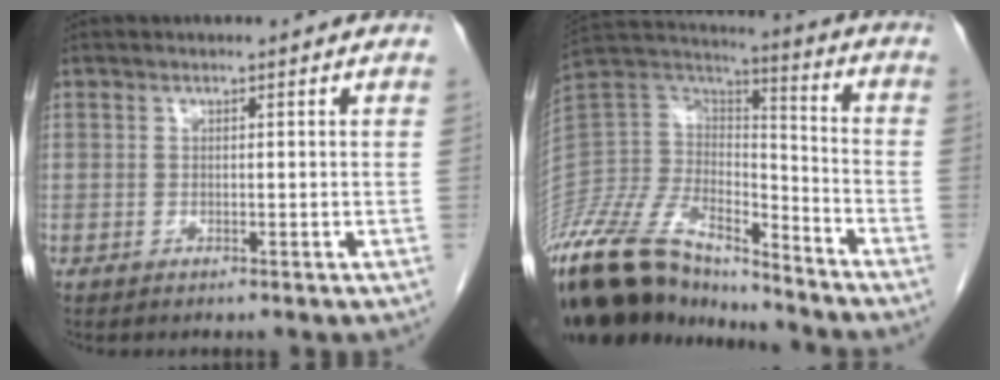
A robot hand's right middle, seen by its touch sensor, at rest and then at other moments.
{"total": 24.7, "force": [-21.0, 7.1, 10.9], "torque": [-0.259, -0.011, -0.380]}